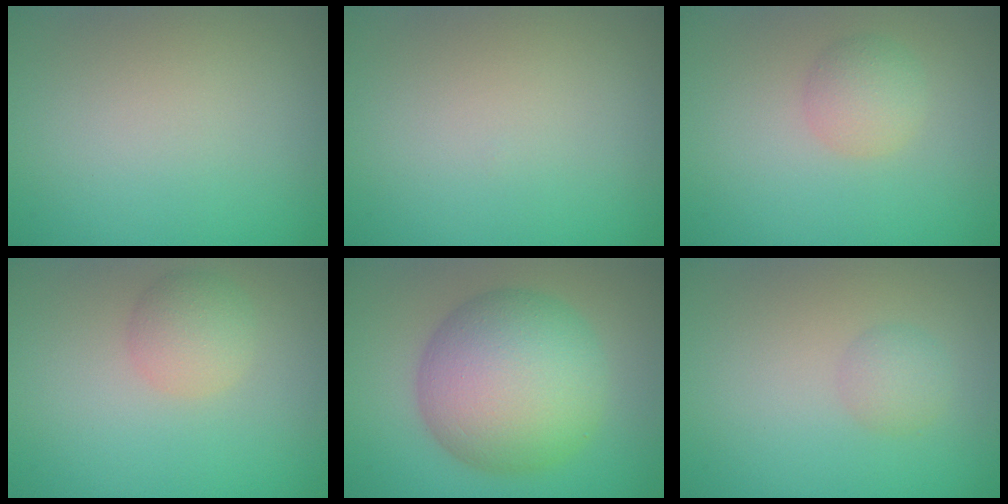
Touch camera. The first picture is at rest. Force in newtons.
{"total": 0.0}
{"total": 2.2, "press": 2.2, "slide": 0.0}
{"total": 2.5, "press": 2.5, "slide": 0.1}
{"total": 11.3, "press": 11.3, "slide": 0.4}
{"total": 1.6, "press": 1.6, "slide": 0.1}